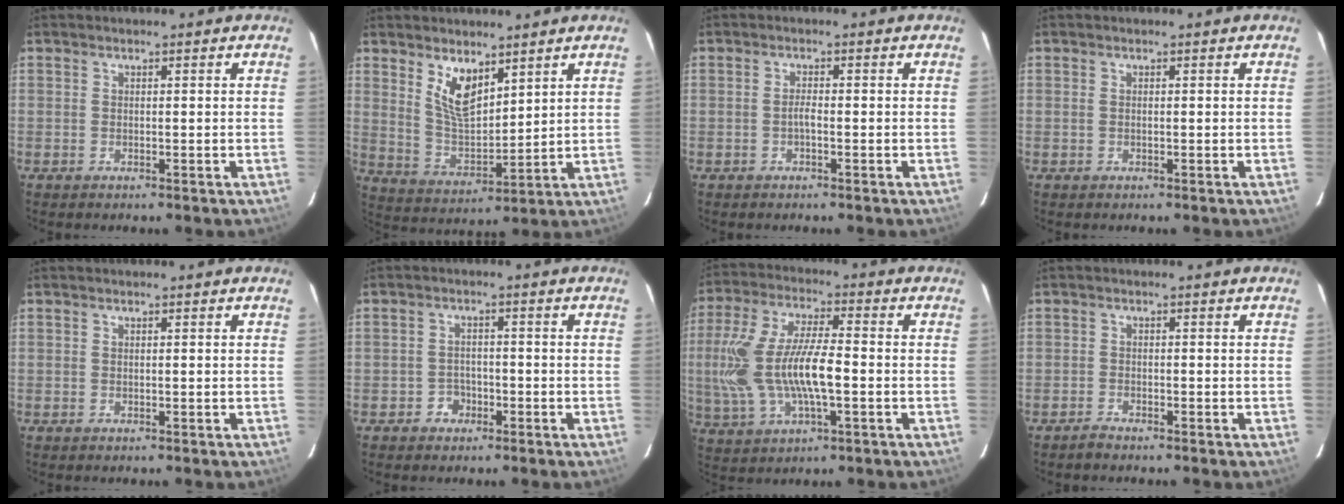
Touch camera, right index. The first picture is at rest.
{"total": 8.6, "force": [5.2, 3.7, 5.7], "torque": [-0.102, -0.004, 0.112]}
{"total": 1.2, "force": [-0.6, 0.2, 1.1], "torque": [-0.021, 0.004, -0.012]}
{"total": 0.0}
{"total": 0.0}
{"total": 3.1, "force": [-1.8, 2.6, 0.3], "torque": [-0.009, 0.012, -0.027]}
{"total": 16.6, "force": [-1.9, 6.3, 15.3], "torque": [-0.316, -0.002, -0.029]}
{"total": 1.4, "force": [-1.4, 0.2, 0.2], "torque": [-0.013, -0.001, -0.026]}